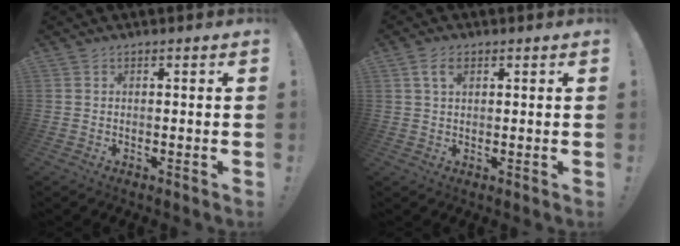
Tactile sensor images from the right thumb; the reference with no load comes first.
{"total": 3.7, "force": [1.6, 2.1, 2.6], "torque": [-0.046, 0.001, 0.029]}